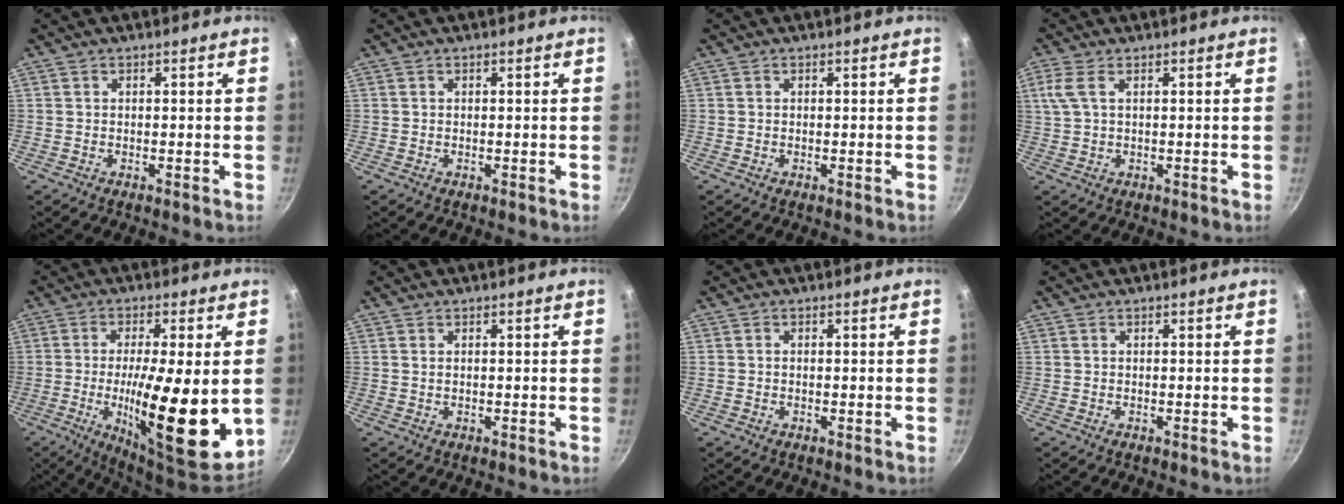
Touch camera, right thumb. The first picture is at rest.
{"total": 0.0}
{"total": 0.0}
{"total": 3.9, "force": [1.2, 1.7, 3.3], "torque": [-0.078, 0.006, 0.027]}
{"total": 19.3, "force": [-1.9, 4.9, 18.5], "torque": [-0.285, -0.017, -0.028]}
{"total": 0.7, "force": [0.2, 0.4, 0.5], "torque": [-0.007, 0.001, 0.003]}
{"total": 0.5, "force": [-0.1, 0.5, 0.2], "torque": [-0.001, 0.002, -0.002]}
{"total": 0.0}